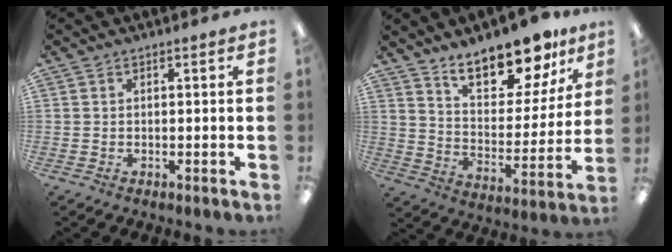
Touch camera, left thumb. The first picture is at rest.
{"total": 17.6, "force": [14.4, 6.6, 7.8], "torque": [-0.122, -0.101, 0.250]}